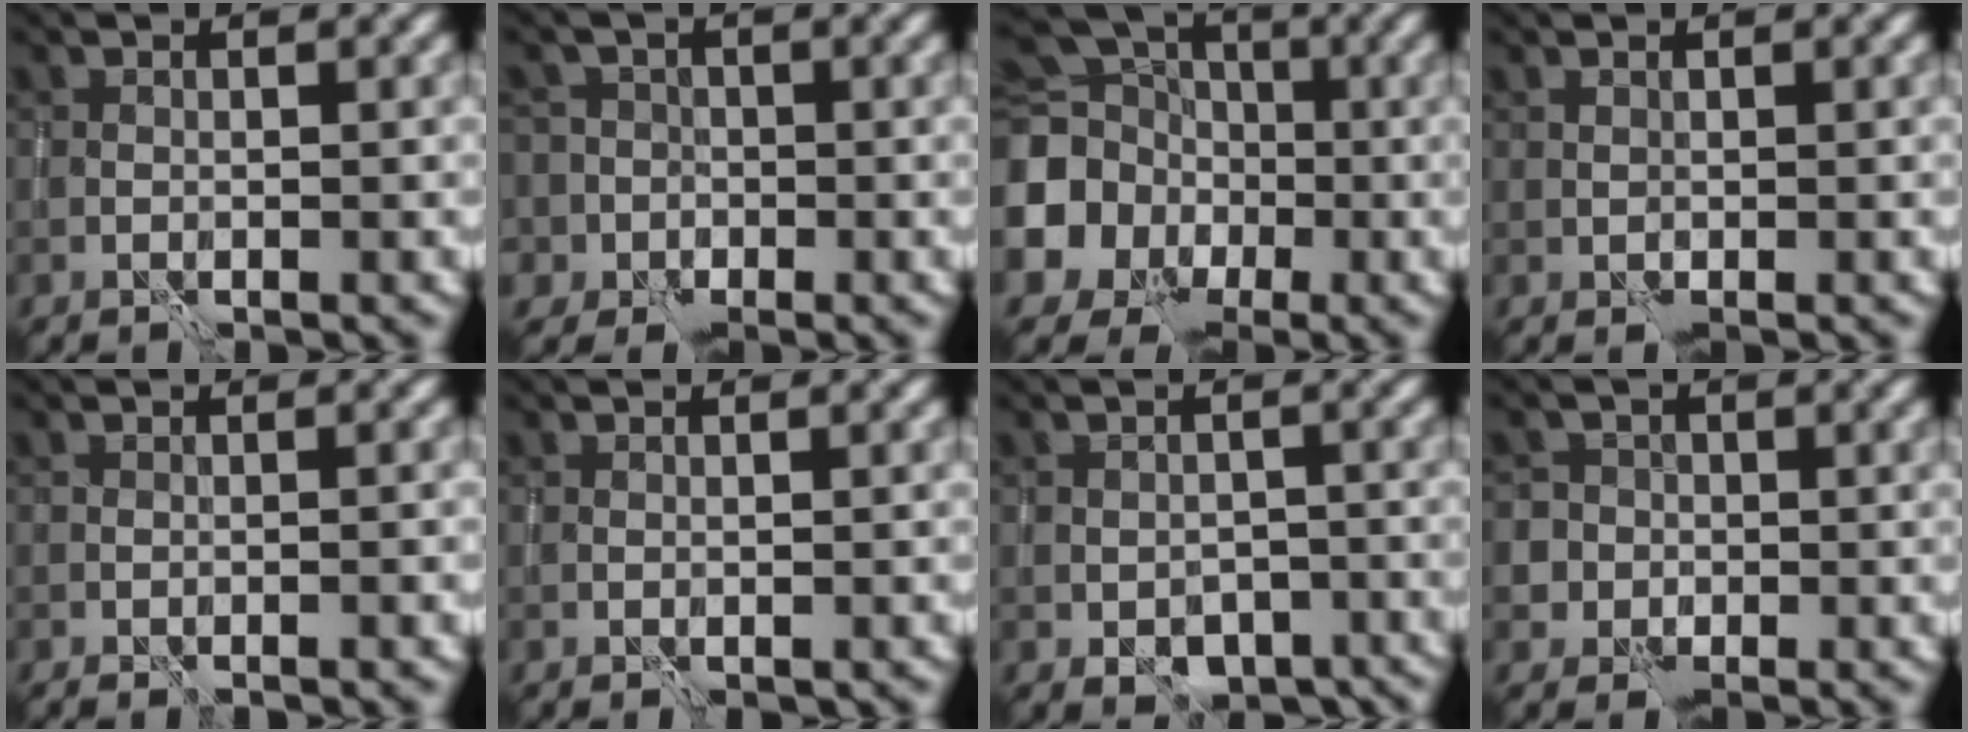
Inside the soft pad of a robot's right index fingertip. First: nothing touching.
{"total": 5.0, "force": [-1.5, 4.7, 1.0], "torque": [0.006, 0.010, -0.062]}
{"total": 9.9, "force": [-1.7, 9.1, 3.5], "torque": [-0.092, -0.021, -0.056]}
{"total": 0.0}
{"total": 1.1, "force": [-0.7, 0.4, 0.8], "torque": [-0.008, 0.011, -0.009]}
{"total": 0.6, "force": [-0.3, 0.4, 0.3], "torque": [-0.004, -0.001, -0.001]}
{"total": 4.4, "force": [-2.4, 3.0, 2.2], "torque": [-0.023, -0.007, -0.024]}
{"total": 4.6, "force": [-1.6, 4.2, 0.8], "torque": [0.022, 0.012, -0.063]}